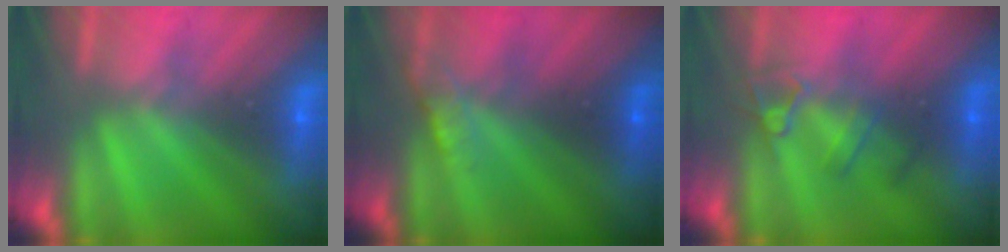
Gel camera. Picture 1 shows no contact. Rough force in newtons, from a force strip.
{"total": 3.0}
{"total": 2.4}